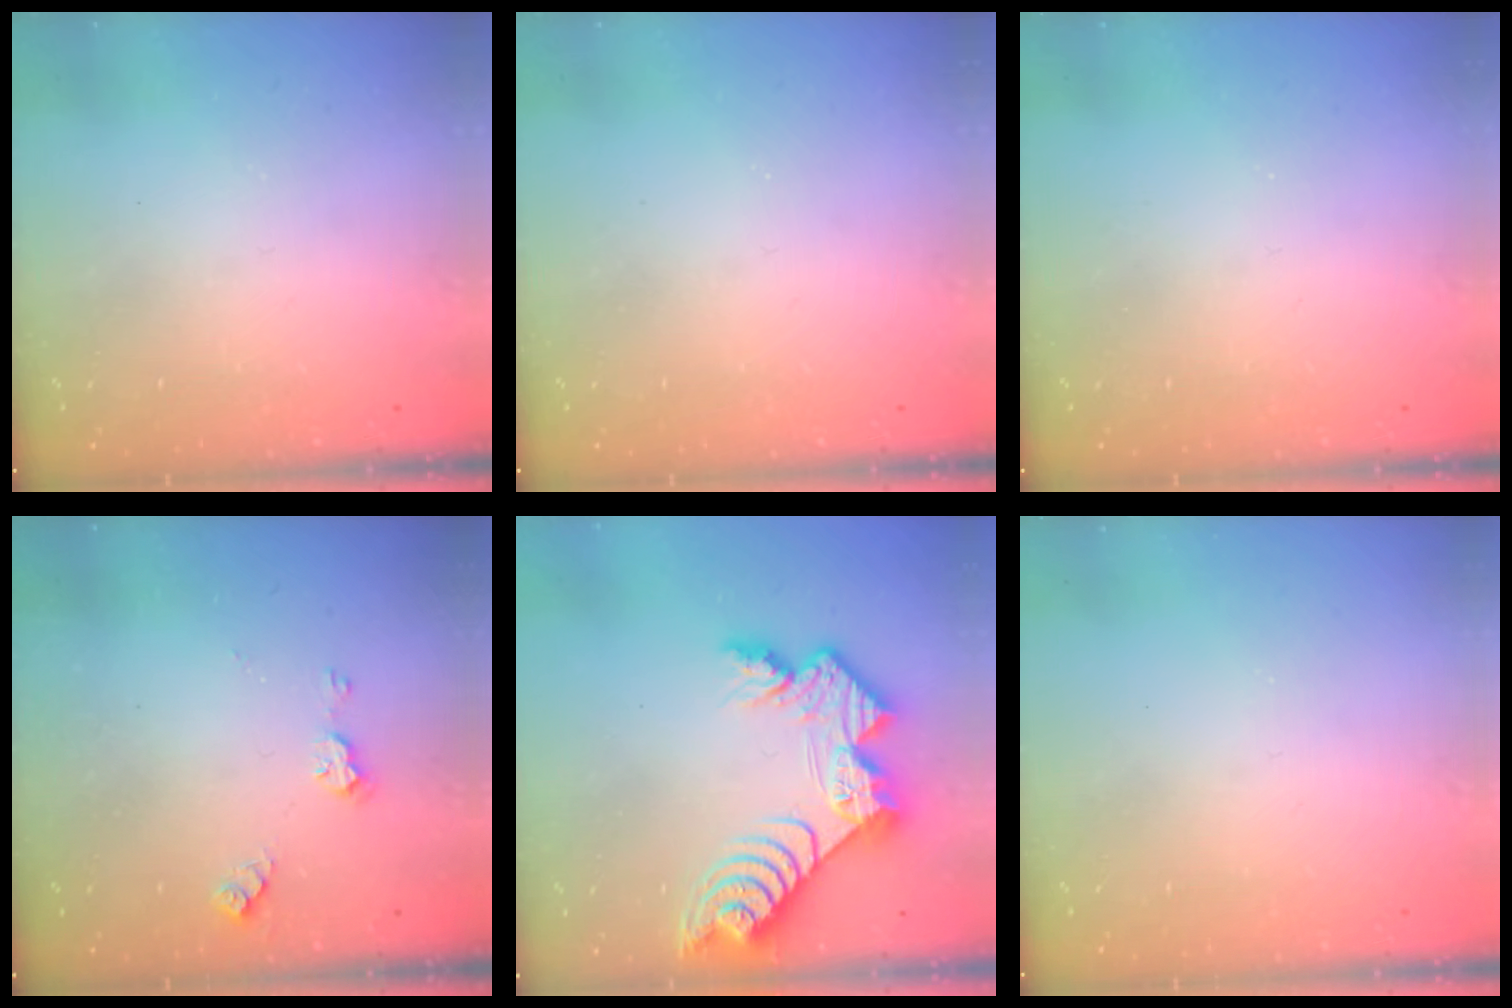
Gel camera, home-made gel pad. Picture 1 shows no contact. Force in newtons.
{"total": 0.0}
{"total": 0.0}
{"total": 5.1, "press": 5.0, "slide": 0.6}
{"total": 13.9, "press": 13.9, "slide": 1.0}
{"total": 0.0}